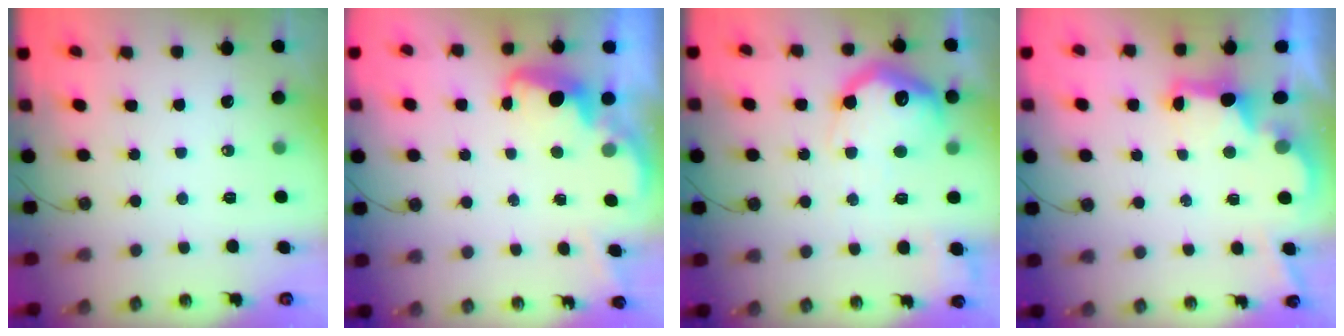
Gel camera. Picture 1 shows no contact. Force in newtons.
{"total": 2.8, "press": 2.7, "slide": 0.8}
{"total": 20.9, "press": 20.9, "slide": 1.4}
{"total": 2.9, "press": 2.7, "slide": 0.9}